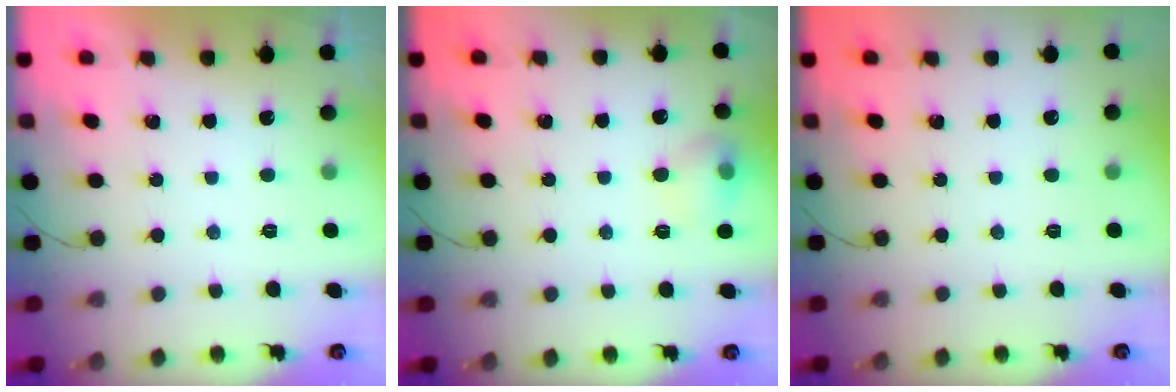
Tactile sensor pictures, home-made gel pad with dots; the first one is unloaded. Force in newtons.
{"total": 8.4, "press": 8.3, "slide": 1.1}
{"total": 0.0}